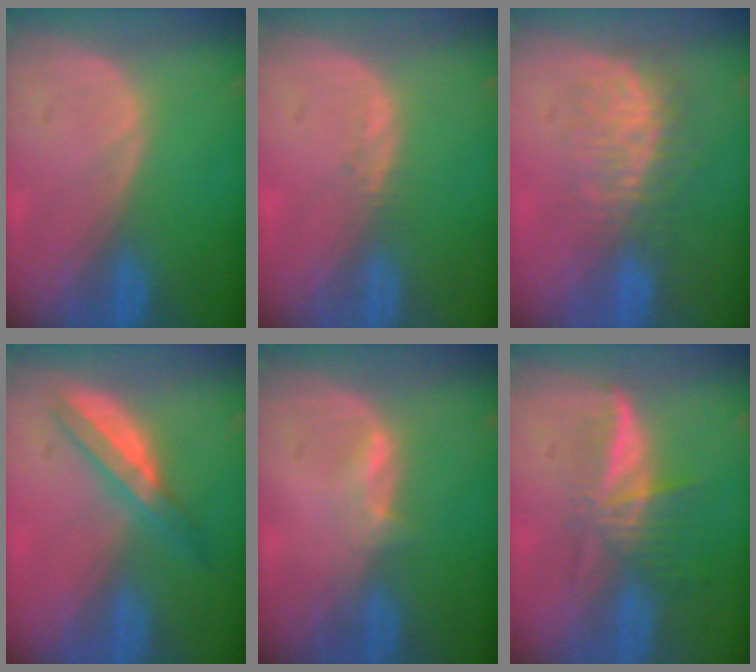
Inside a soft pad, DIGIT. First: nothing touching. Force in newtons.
{"total": 0.9, "press": 0.8, "slide": 0.4}
{"total": 8.0, "press": 7.2, "slide": 3.5}
{"total": 4.9, "press": 4.8, "slide": 0.7}
{"total": 2.1, "press": 2.0, "slide": 0.4}
{"total": 5.9, "press": 5.4, "slide": 2.4}